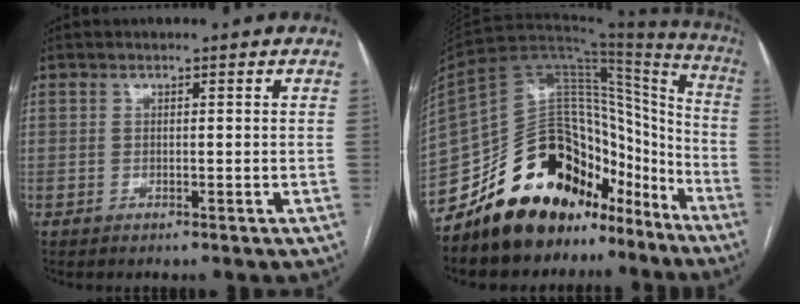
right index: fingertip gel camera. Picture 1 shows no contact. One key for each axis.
{"total": 23.7, "fx": -17.4, "fy": 12.4, "fz": 10.4, "tx": -0.160, "ty": 0.073, "tz": -0.275}